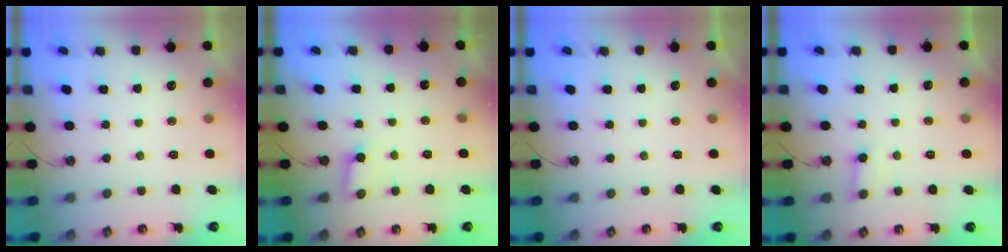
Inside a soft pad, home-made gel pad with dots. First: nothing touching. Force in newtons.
{"total": 4.8, "press": 4.7, "slide": 1.0}
{"total": 0.0}
{"total": 5.4, "press": 5.4, "slide": 0.8}